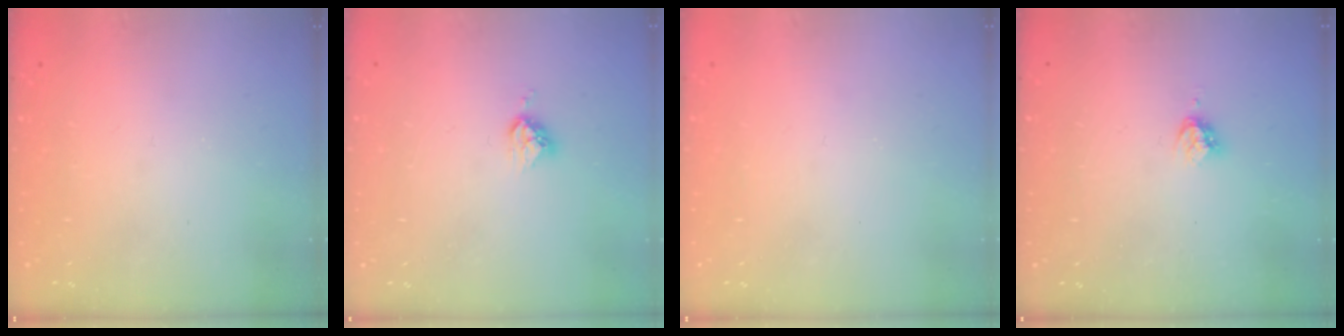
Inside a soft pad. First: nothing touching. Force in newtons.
{"total": 5.0, "press": 4.9, "slide": 0.4}
{"total": 0.5, "press": 0.5, "slide": 0.1}
{"total": 4.5, "press": 4.5, "slide": 0.5}